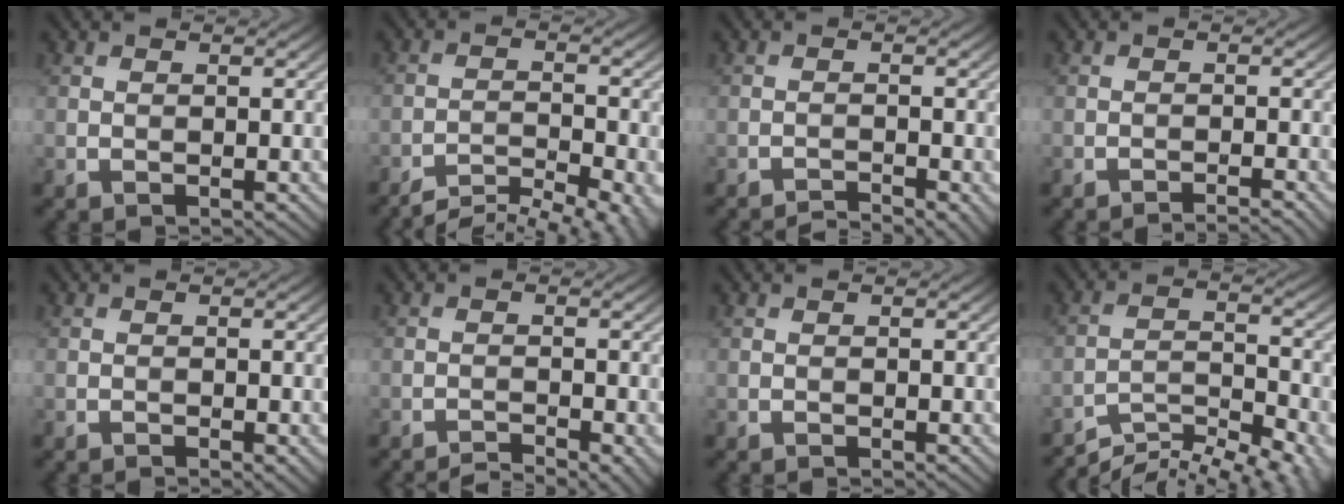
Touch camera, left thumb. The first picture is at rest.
{"total": 8.9, "force": [-7.6, 2.1, 4.2], "torque": [-0.073, -0.007, -0.106]}
{"total": 3.4, "force": [-2.8, 0.4, 1.9], "torque": [-0.029, 0.007, -0.051]}
{"total": 2.0, "force": [-1.7, 0.1, 1.1], "torque": [-0.010, 0.004, -0.035]}
{"total": 0.9, "force": [-0.6, 0.1, 0.7], "torque": [-0.011, -0.001, -0.011]}
{"total": 3.8, "force": [-3.0, 0.5, 2.2], "torque": [-0.036, 0.006, -0.055]}
{"total": 0.0}
{"total": 9.3, "force": [-7.8, 2.3, 4.5], "torque": [-0.076, -0.002, -0.125]}